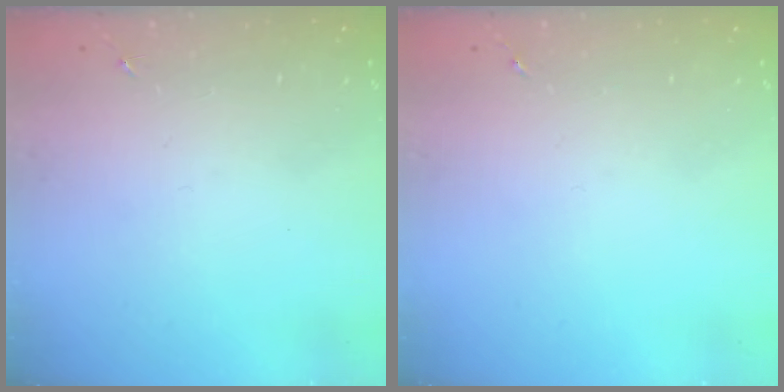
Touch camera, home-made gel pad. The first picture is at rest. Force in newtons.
{"total": 0.0}